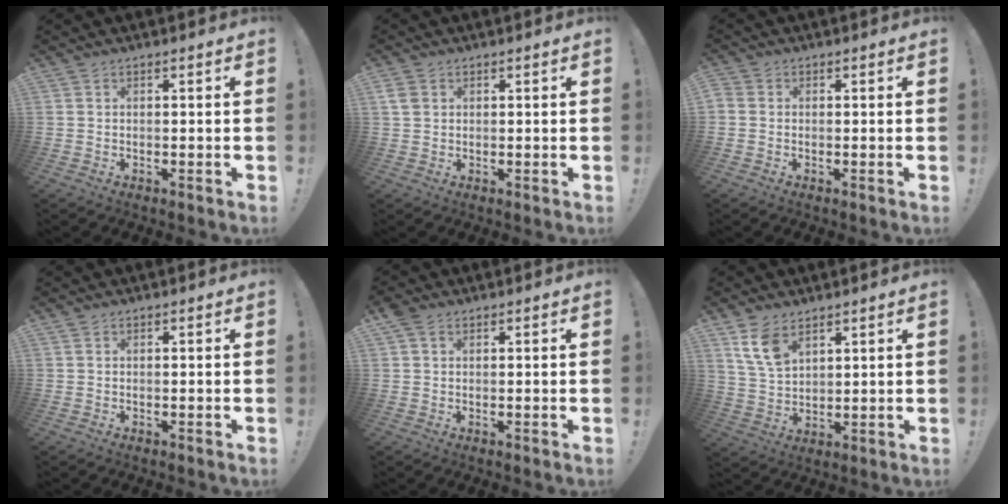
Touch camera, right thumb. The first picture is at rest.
{"total": 3.7, "force": [1.2, 3.0, 1.9], "torque": [-0.040, 0.003, 0.024]}
{"total": 1.5, "force": [-0.5, 1.2, 0.7], "torque": [-0.020, 0.006, -0.007]}
{"total": 0.0}
{"total": 2.5, "force": [1.5, 1.7, 1.1], "torque": [-0.018, -0.002, 0.030]}
{"total": 8.9, "force": [5.4, 5.2, 4.9], "torque": [-0.086, -0.018, 0.105]}